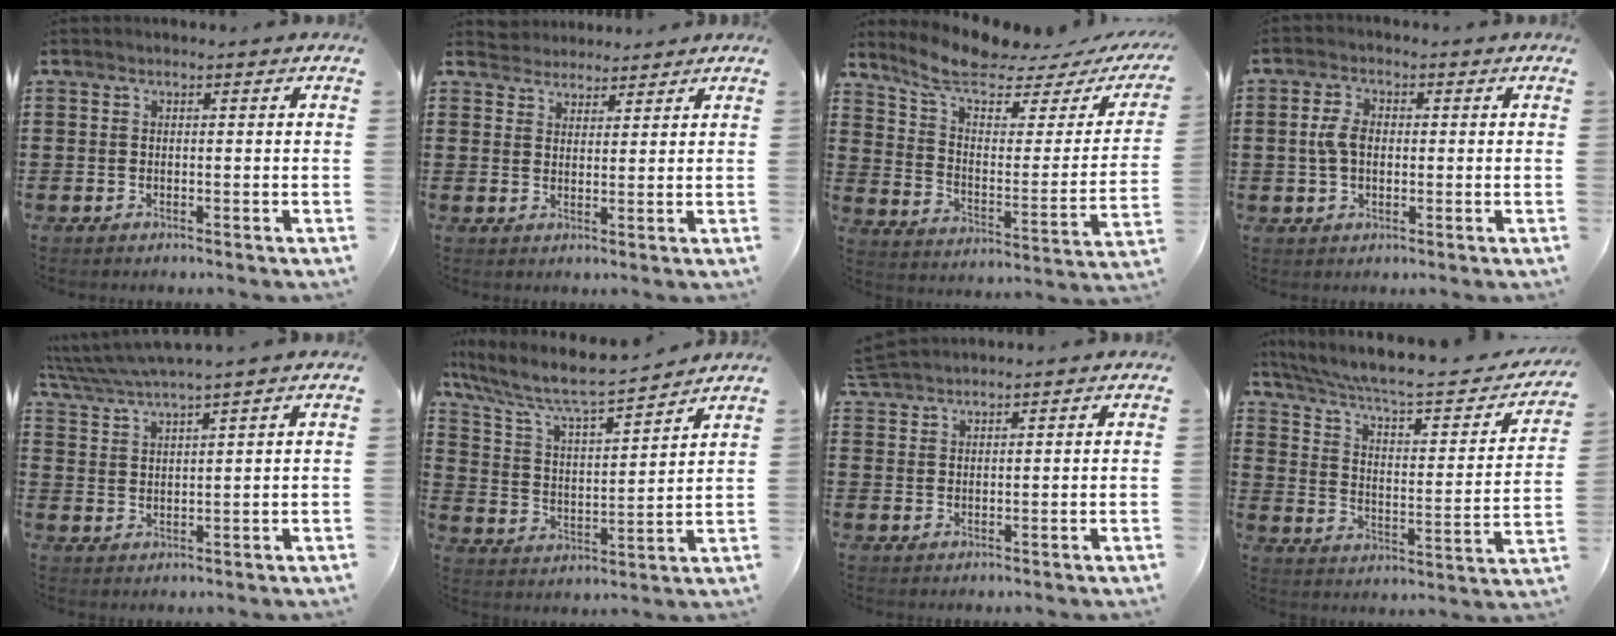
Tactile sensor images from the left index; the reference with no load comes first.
{"total": 2.7, "force": [2.5, 1.0, -0.4], "torque": [-0.002, 0.001, 0.049]}
{"total": 7.5, "force": [6.4, 1.3, 3.7], "torque": [-0.104, -0.040, 0.109]}
{"total": 4.2, "force": [0.3, 2.5, 3.4], "torque": [-0.085, 0.004, 0.000]}
{"total": 3.8, "force": [3.4, -0.6, 1.6], "torque": [-0.044, -0.016, 0.058]}
{"total": 7.5, "force": [6.4, 0.9, 3.8], "torque": [-0.102, -0.042, 0.104]}
{"total": 2.6, "force": [2.5, 0.2, 0.5], "torque": [-0.017, -0.001, 0.051]}
{"total": 6.8, "force": [5.3, 1.0, 4.2], "torque": [-0.105, -0.043, 0.083]}